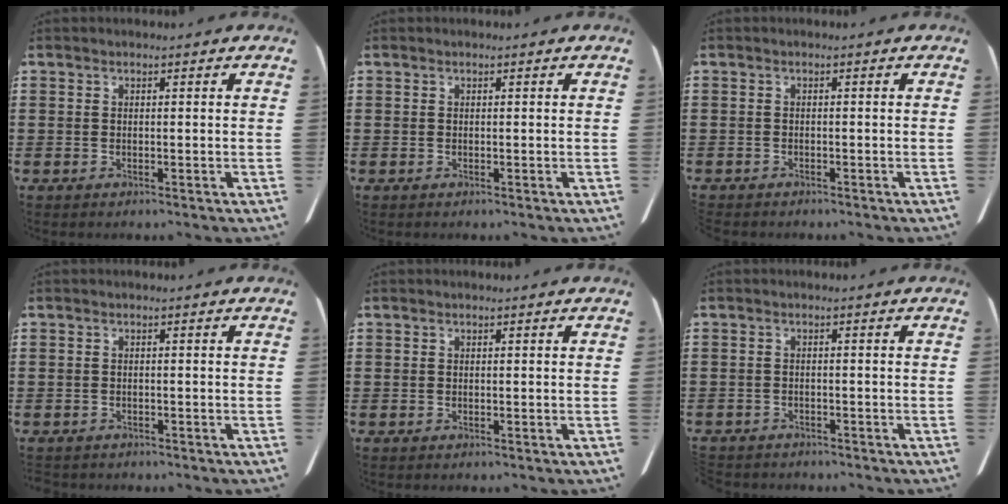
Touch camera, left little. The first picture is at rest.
{"total": 0.0}
{"total": 0.7, "force": [-0.7, -0.1, 0.0], "torque": [-0.003, -0.004, -0.014]}
{"total": 0.7, "force": [-0.7, -0.1, 0.0], "torque": [-0.003, -0.003, -0.013]}
{"total": 0.0}
{"total": 1.5, "force": [-1.5, -0.1, 0.0], "torque": [-0.006, -0.004, -0.033]}